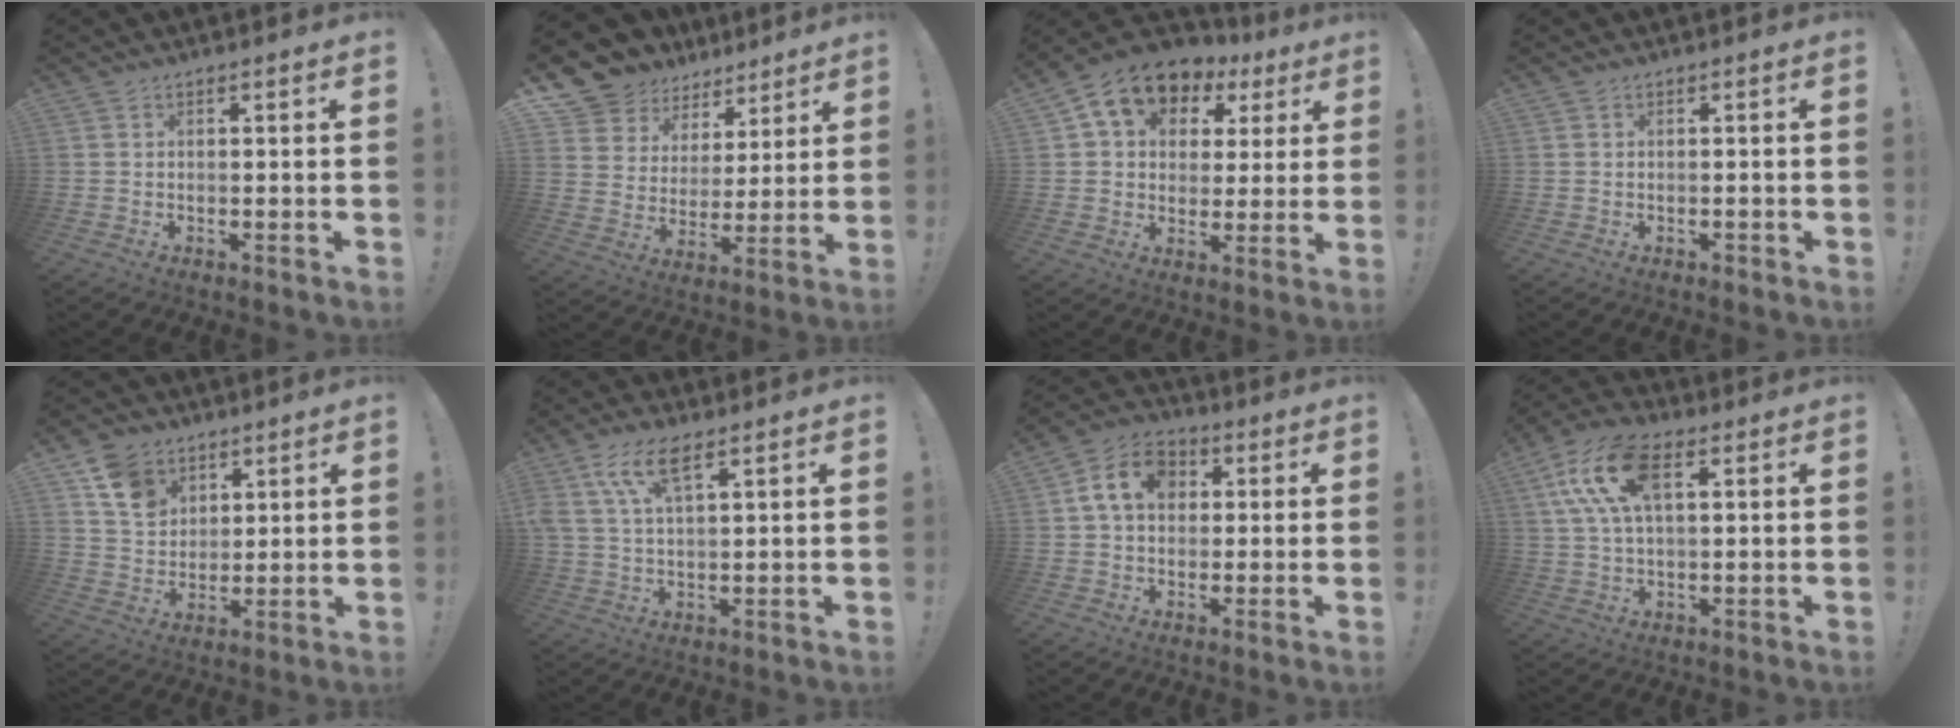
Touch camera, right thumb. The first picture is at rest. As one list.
[{"total": 9.8, "force": [6.8, 6.9, 1.5], "torque": [-0.031, -0.064, 0.137]}, {"total": 12.4, "force": [6.2, 8.9, 6.1], "torque": [-0.100, -0.030, 0.116]}, {"total": 0.7, "force": [-0.6, 0.2, 0.2], "torque": [-0.006, 0.002, -0.010]}, {"total": 10.6, "force": [6.1, 7.7, 4.0], "torque": [-0.056, -0.030, 0.120]}, {"total": 9.5, "force": [5.1, 3.4, 7.2], "torque": [-0.157, -0.005, 0.098]}, {"total": 11.6, "force": [2.9, 8.8, 7.0], "torque": [-0.110, 0.011, 0.060]}, {"total": 14.7, "force": [5.0, 7.4, 11.7], "torque": [-0.237, 0.000, 0.092]}]